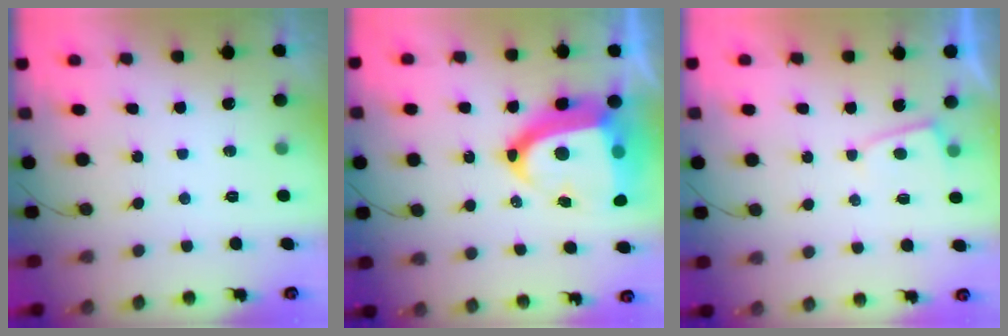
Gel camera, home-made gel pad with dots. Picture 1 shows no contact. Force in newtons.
{"total": 22.5, "press": 22.3, "slide": 3.1}
{"total": 2.3, "press": 2.3, "slide": 0.3}